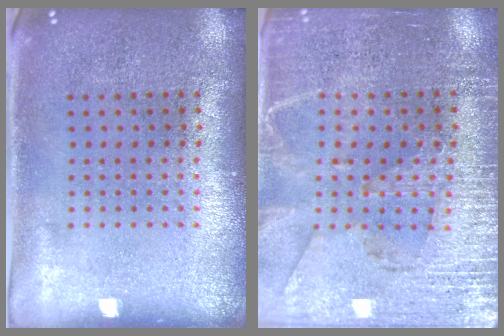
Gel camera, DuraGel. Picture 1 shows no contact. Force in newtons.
{"total": 3.1, "press": 2.9, "slide": 1.2}